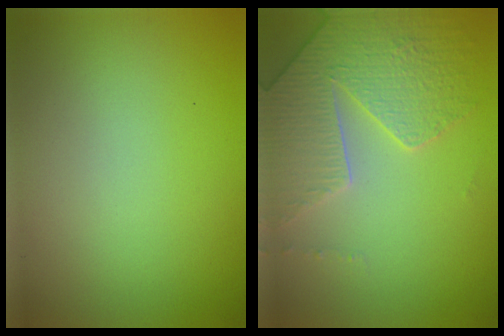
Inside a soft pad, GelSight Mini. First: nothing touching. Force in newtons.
{"total": 4.2, "press": 4.1, "slide": 1.0}